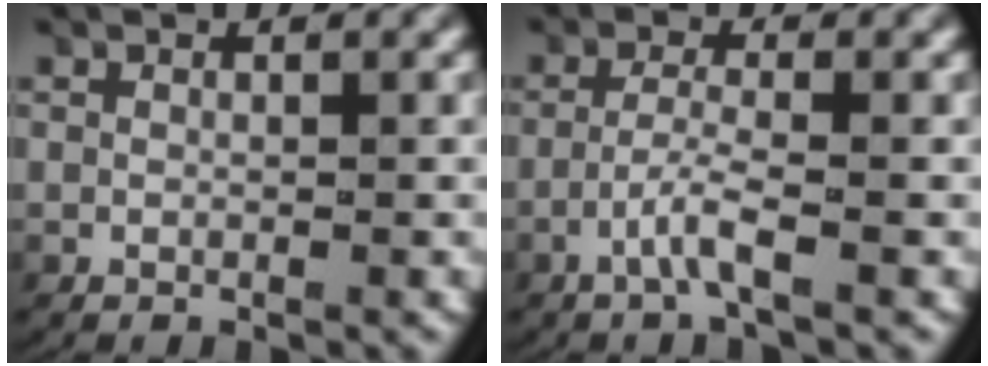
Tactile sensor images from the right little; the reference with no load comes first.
{"total": 2.5, "force": [-1.3, 0.0, 2.1], "torque": [-0.048, -0.006, -0.022]}